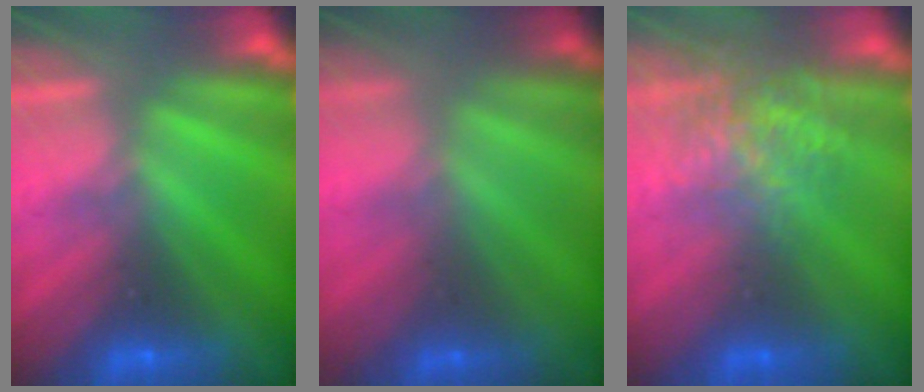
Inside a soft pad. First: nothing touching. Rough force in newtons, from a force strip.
{"total": 1.6}
{"total": 3.7}